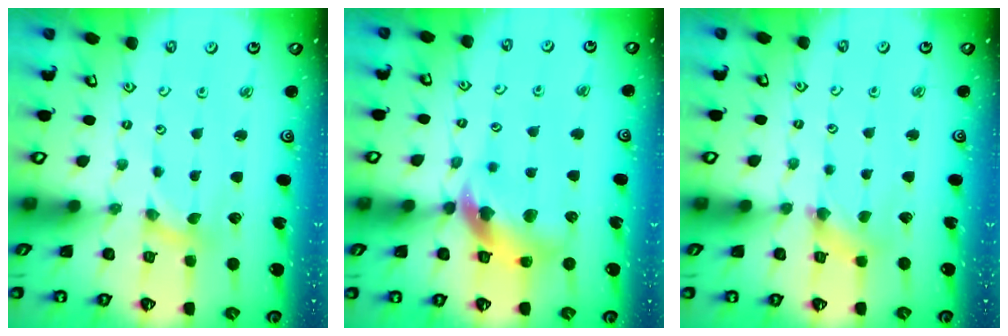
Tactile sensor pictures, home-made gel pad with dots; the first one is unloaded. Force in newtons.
{"total": 12.2, "press": 12.1, "slide": 1.4}
{"total": 3.2, "press": 3.2, "slide": 0.4}